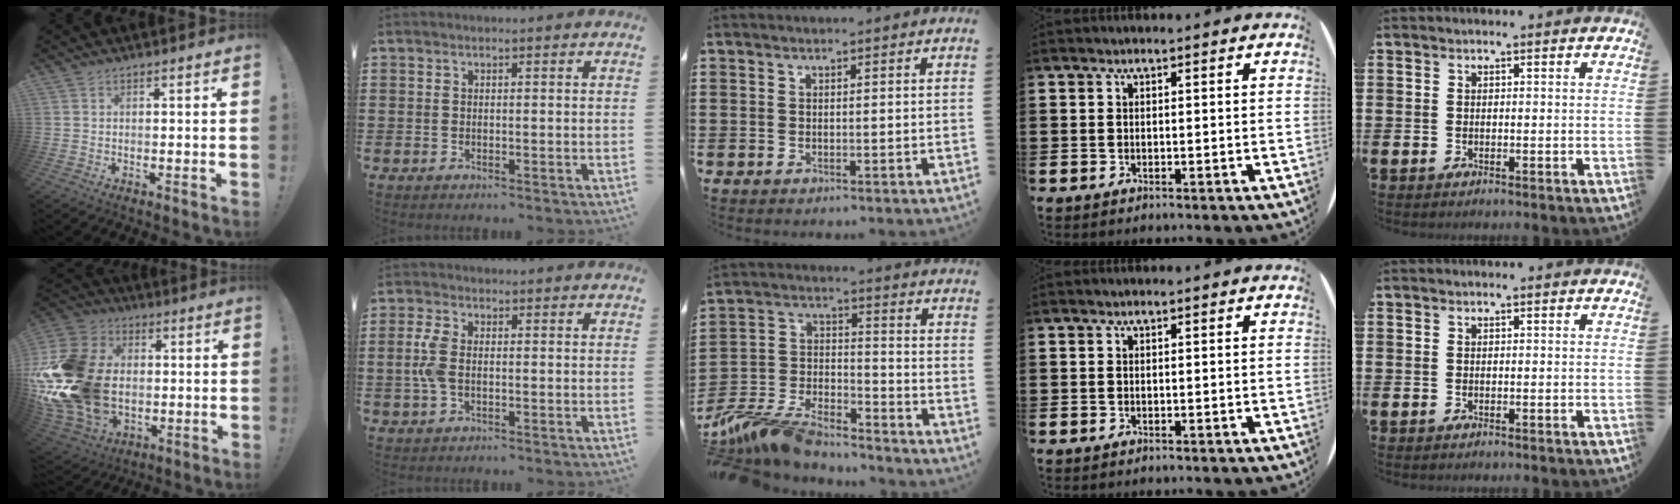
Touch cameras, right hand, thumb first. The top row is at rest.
{"thumb": {"total": 29.6, "force": [-1.9, 21.2, 20.6], "torque": [-0.388, 0.007, -0.003]}, "index": {"total": 4.2, "force": [-0.4, 2.1, 3.6], "torque": [-0.097, -0.005, -0.016]}, "middle": {"total": 10.8, "force": [-10.0, 1.8, 3.4], "torque": [-0.085, 0.010, -0.204]}}